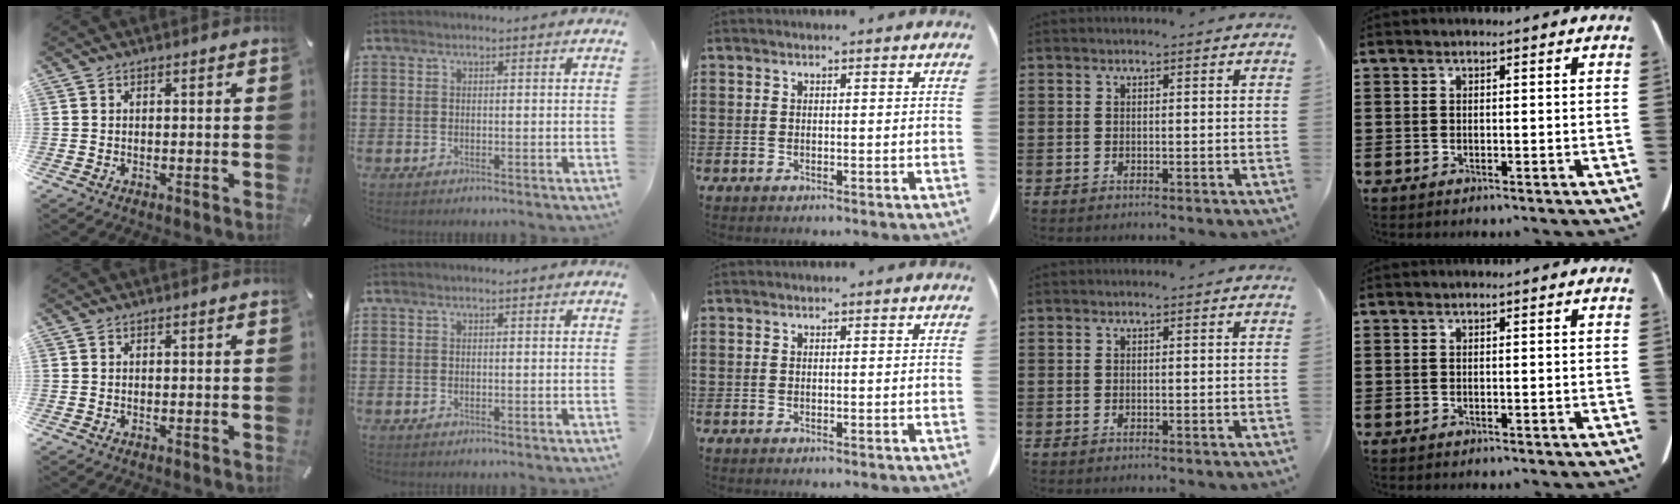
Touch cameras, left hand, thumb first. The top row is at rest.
{}